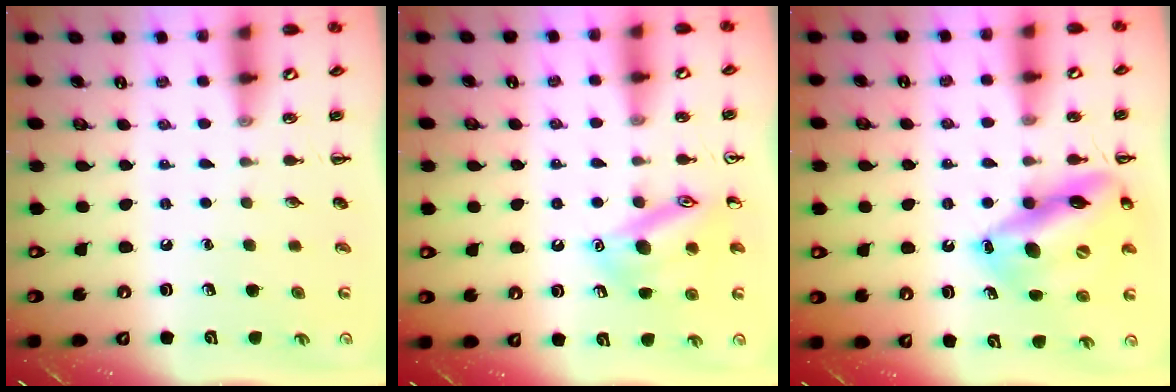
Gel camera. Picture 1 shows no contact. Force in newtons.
{"total": 15.5, "press": 15.4, "slide": 1.4}
{"total": 17.9, "press": 17.6, "slide": 3.5}